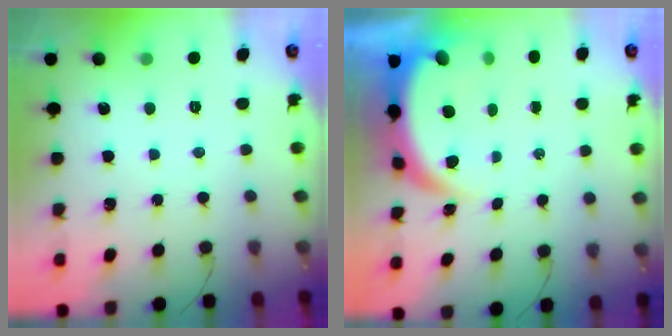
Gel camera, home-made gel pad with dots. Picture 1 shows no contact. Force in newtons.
{"total": 7.3, "press": 7.3, "slide": 0.8}